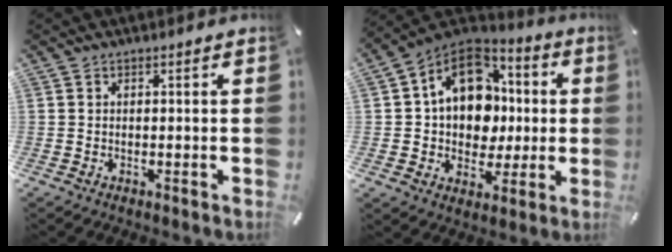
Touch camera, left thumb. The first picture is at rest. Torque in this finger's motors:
{"motor_torque": [0.74, 1.17, 0.64, 0.02, 0.17]}